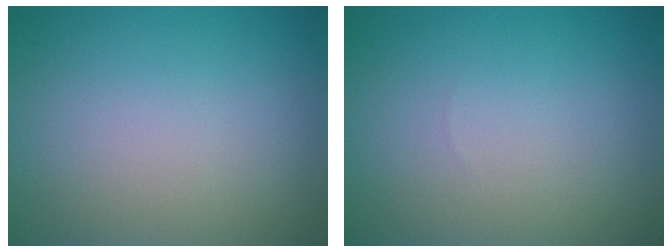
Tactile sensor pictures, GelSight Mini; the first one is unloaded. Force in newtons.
{"total": 0.0}